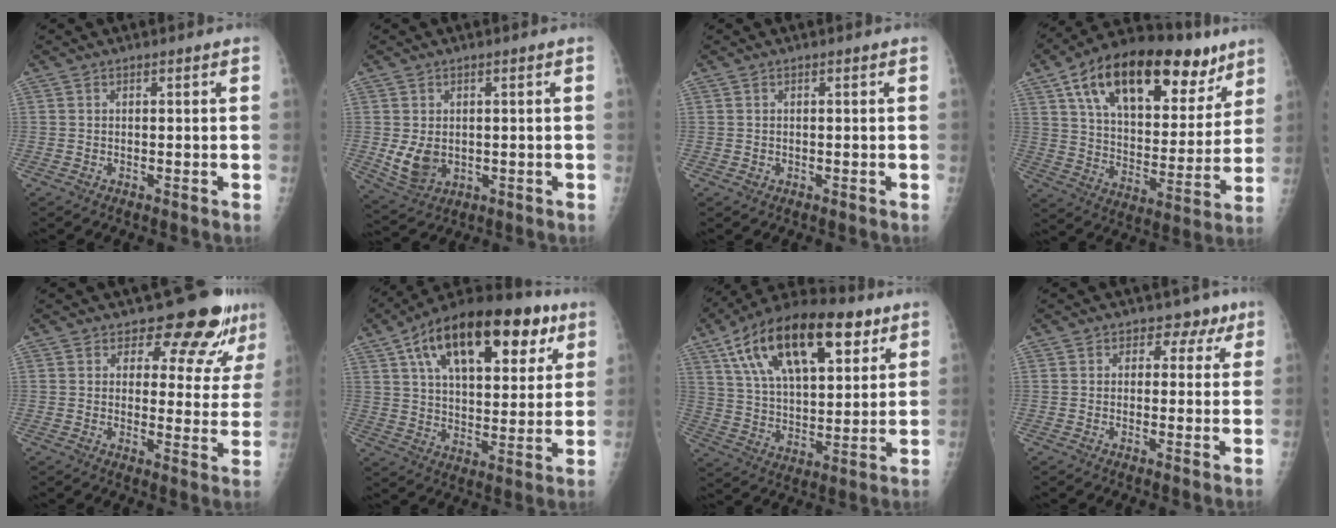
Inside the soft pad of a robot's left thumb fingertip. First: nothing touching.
{"total": 6.3, "force": [-0.3, 4.8, 4.2], "torque": [-0.066, -0.009, 0.012]}
{"total": 0.6, "force": [-0.1, 0.6, 0.2], "torque": [0.000, 0.001, -0.001]}
{"total": 27.8, "force": [15.3, 13.9, 18.6], "torque": [-0.255, -0.012, 0.246]}
{"total": 11.4, "force": [9.2, 4.8, 4.5], "torque": [-0.016, -0.066, 0.102]}
{"total": 25.2, "force": [12.0, 12.5, 18.3], "torque": [-0.258, -0.001, 0.190]}
{"total": 24.8, "force": [12.2, 11.9, 18.1], "torque": [-0.283, -0.011, 0.205]}
{"total": 5.0, "force": [2.5, 4.0, 1.4], "torque": [0.022, -0.002, 0.024]}